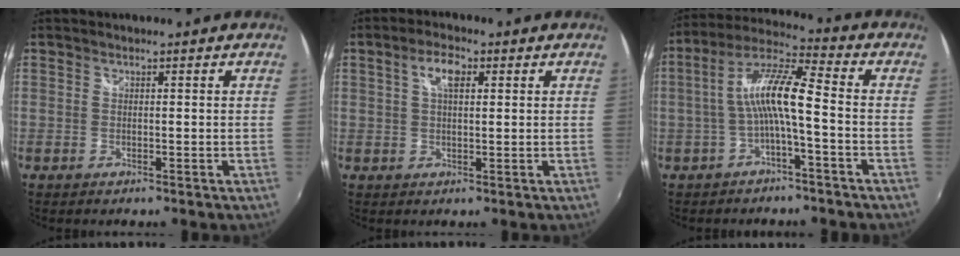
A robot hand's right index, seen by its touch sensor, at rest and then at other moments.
{"total": 4.4, "force": [1.6, 1.9, 3.7], "torque": [-0.065, 0.012, 0.029]}
{"total": 9.5, "force": [-2.2, 1.3, 9.2], "torque": [-0.197, 0.020, -0.039]}